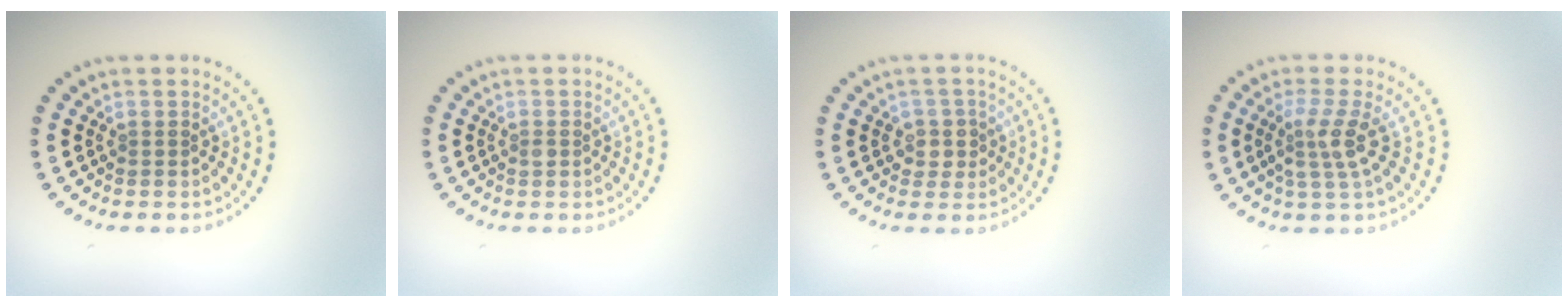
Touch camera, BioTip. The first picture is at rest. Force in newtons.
{"total": 0.6, "press": 0.6, "slide": 0.1}
{"total": 2.0, "press": 1.8, "slide": 1.0}
{"total": 2.8, "press": 2.2, "slide": 1.8}